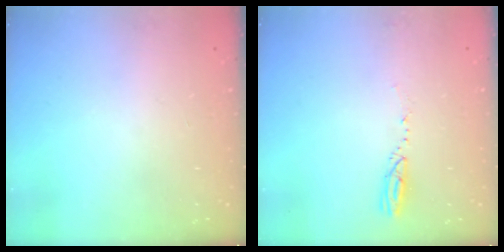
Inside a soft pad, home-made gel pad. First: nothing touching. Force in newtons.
{"total": 3.3, "press": 3.1, "slide": 1.2}